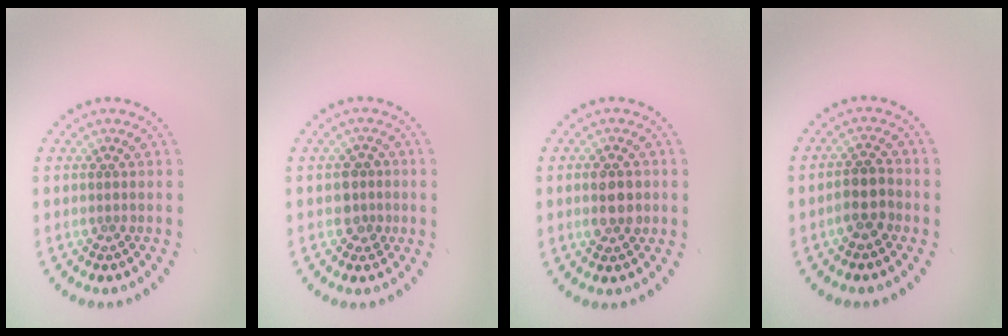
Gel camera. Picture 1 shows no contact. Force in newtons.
{"total": 2.0, "press": 1.9, "slide": 0.7}
{"total": 2.9, "press": 2.9, "slide": 0.3}
{"total": 2.6, "press": 2.5, "slide": 0.9}